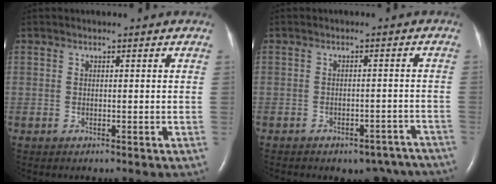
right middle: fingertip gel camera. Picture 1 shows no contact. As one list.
[{"total": 11.6, "force": [-10.1, 4.9, 2.9], "torque": [-0.034, 0.018, -0.103]}]